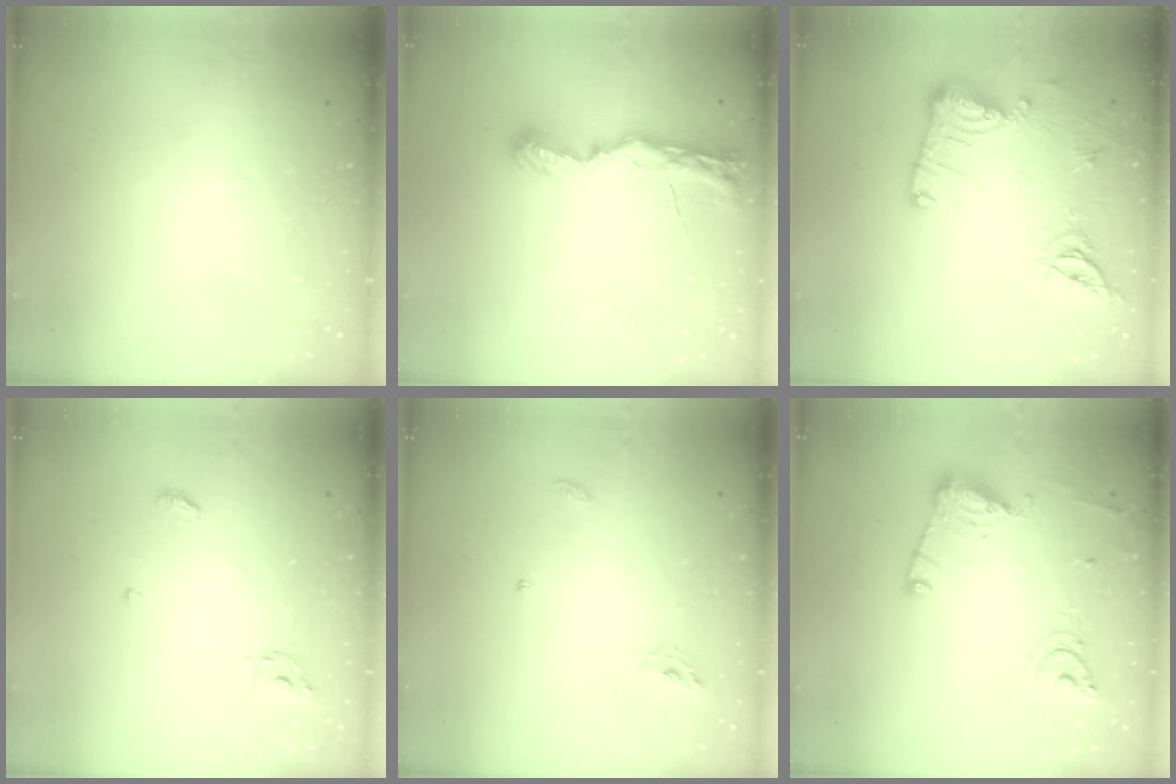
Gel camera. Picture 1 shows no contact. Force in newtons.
{"total": 7.7, "press": 7.7, "slide": 0.5}
{"total": 14.9, "press": 14.9, "slide": 0.4}
{"total": 4.4, "press": 4.4, "slide": 0.3}
{"total": 5.5, "press": 5.5, "slide": 0.4}
{"total": 14.5, "press": 14.5, "slide": 1.3}